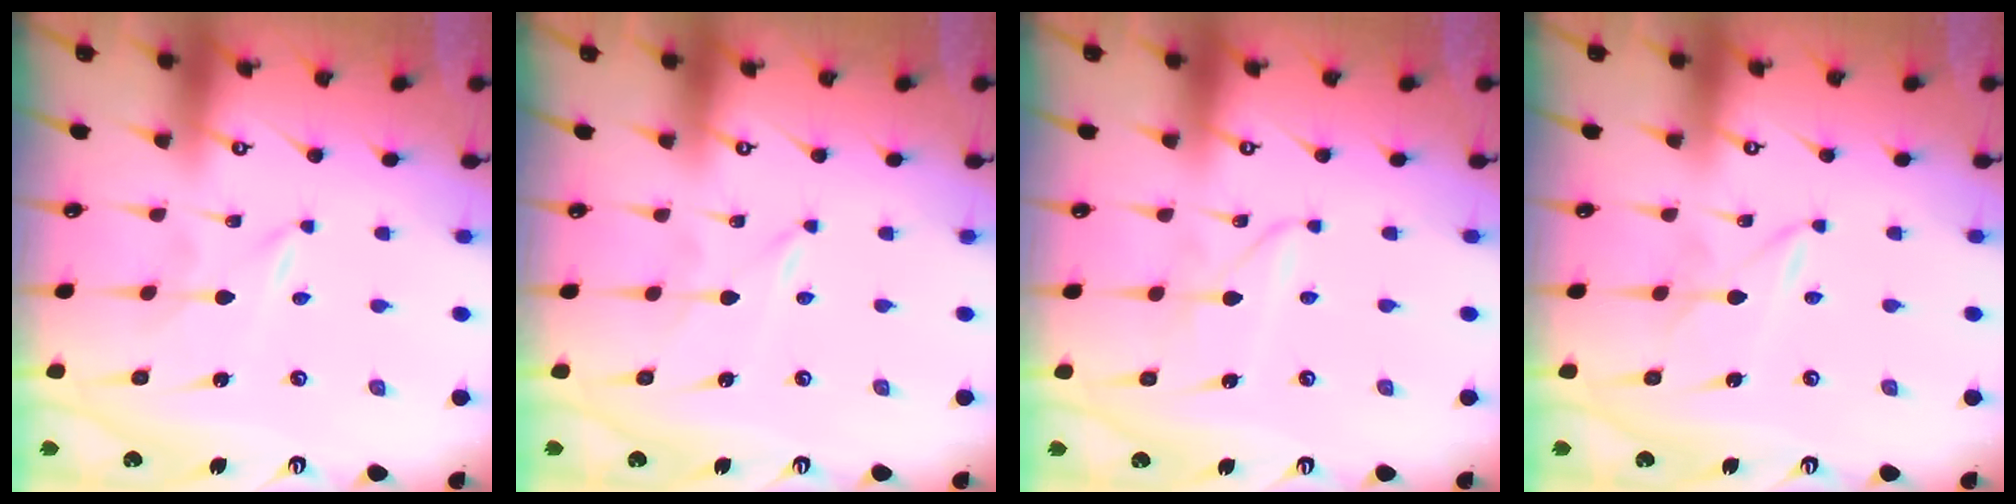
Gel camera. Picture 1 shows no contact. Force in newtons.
{"total": 0.0}
{"total": 2.1, "press": 2.1, "slide": 0.2}
{"total": 1.6, "press": 1.6, "slide": 0.2}